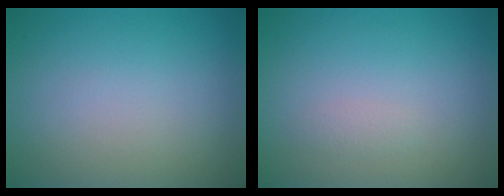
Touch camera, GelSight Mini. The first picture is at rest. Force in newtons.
{"total": 0.6, "press": 0.6, "slide": 0.0}